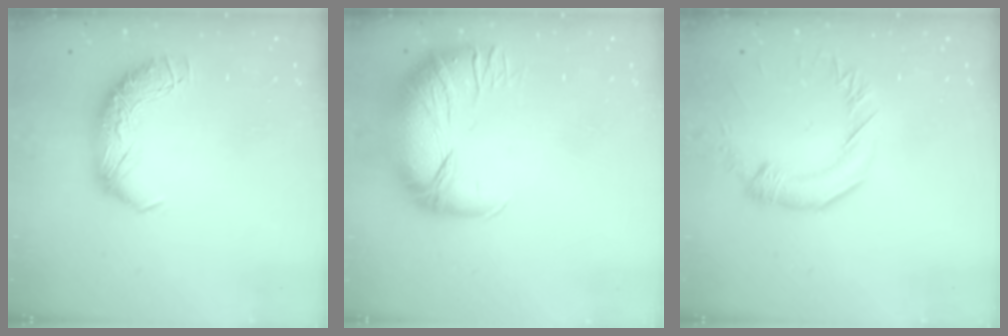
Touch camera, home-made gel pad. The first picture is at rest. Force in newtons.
{"total": 2.9, "press": 0.7, "slide": 2.9}
{"total": 1.0, "press": 1.0, "slide": 0.4}